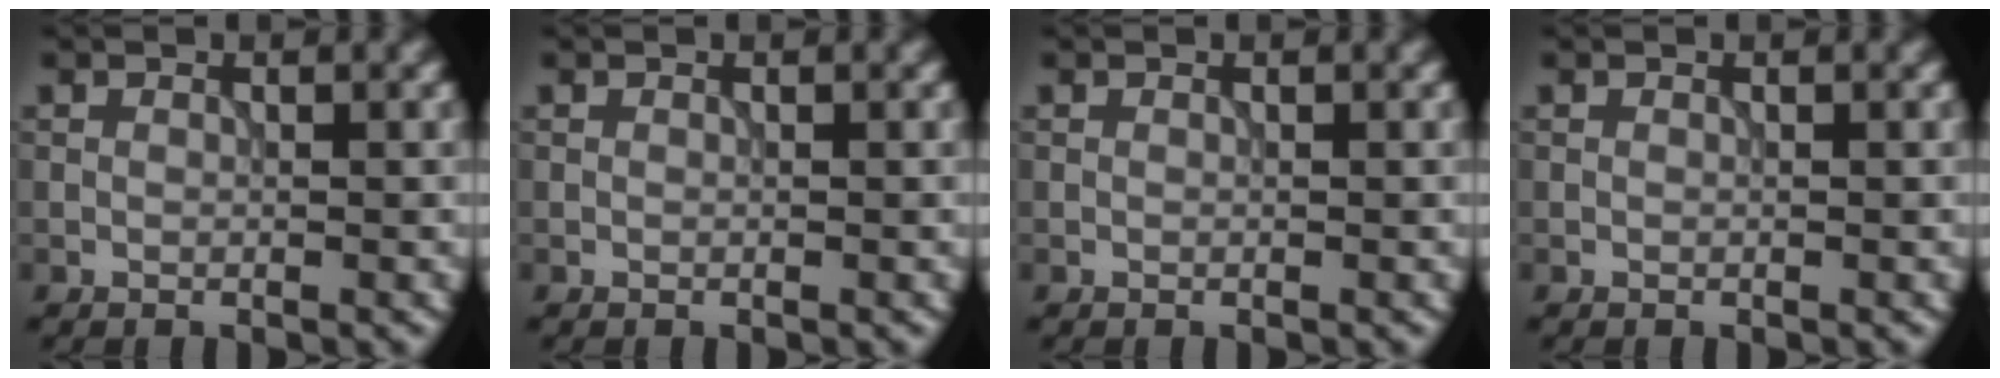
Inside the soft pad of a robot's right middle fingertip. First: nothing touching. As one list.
[{"total": 0.0}, {"total": 0.0}, {"total": 0.0}]